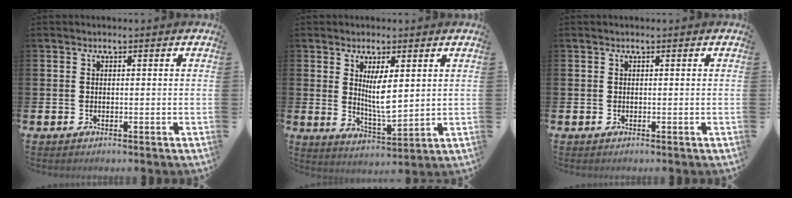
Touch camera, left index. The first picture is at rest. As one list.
[{"total": 5.5, "force": [2.3, 1.5, 4.7], "torque": [-0.069, -0.024, 0.035]}, {"total": 0.0}]